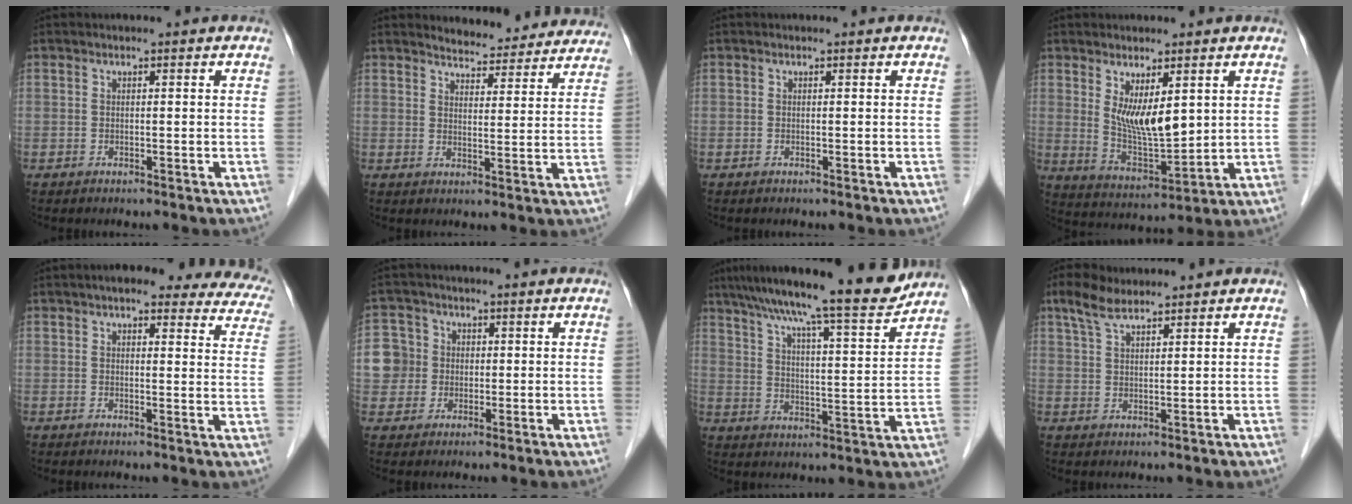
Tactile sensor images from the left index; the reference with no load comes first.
{"total": 13.1, "force": [12.5, 2.9, 2.2], "torque": [-0.005, -0.009, 0.137]}
{"total": 0.0}
{"total": 7.7, "force": [2.6, 2.3, 6.9], "torque": [-0.129, -0.017, 0.061]}
{"total": 19.4, "force": [16.7, 5.1, 8.5], "torque": [-0.078, -0.002, 0.169]}
{"total": 5.3, "force": [0.0, 5.3, 0.6], "torque": [-0.019, 0.020, 0.003]}
{"total": 17.1, "force": [14.7, 0.2, 8.7], "torque": [-0.130, 0.001, 0.217]}
{"total": 4.5, "force": [3.6, 1.3, 2.4], "torque": [-0.061, 0.018, 0.075]}